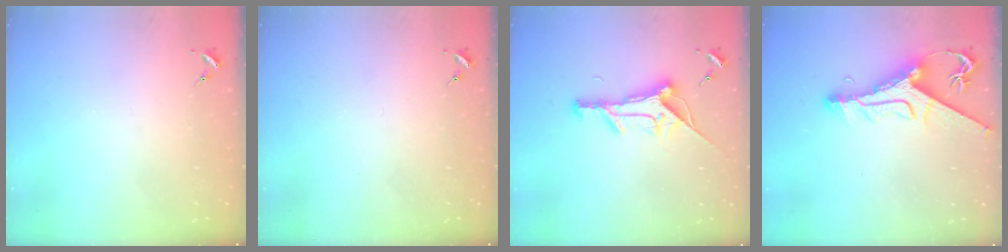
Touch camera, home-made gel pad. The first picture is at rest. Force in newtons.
{"total": 0.0}
{"total": 14.6, "press": 14.6, "slide": 0.6}
{"total": 12.4, "press": 12.4, "slide": 1.3}